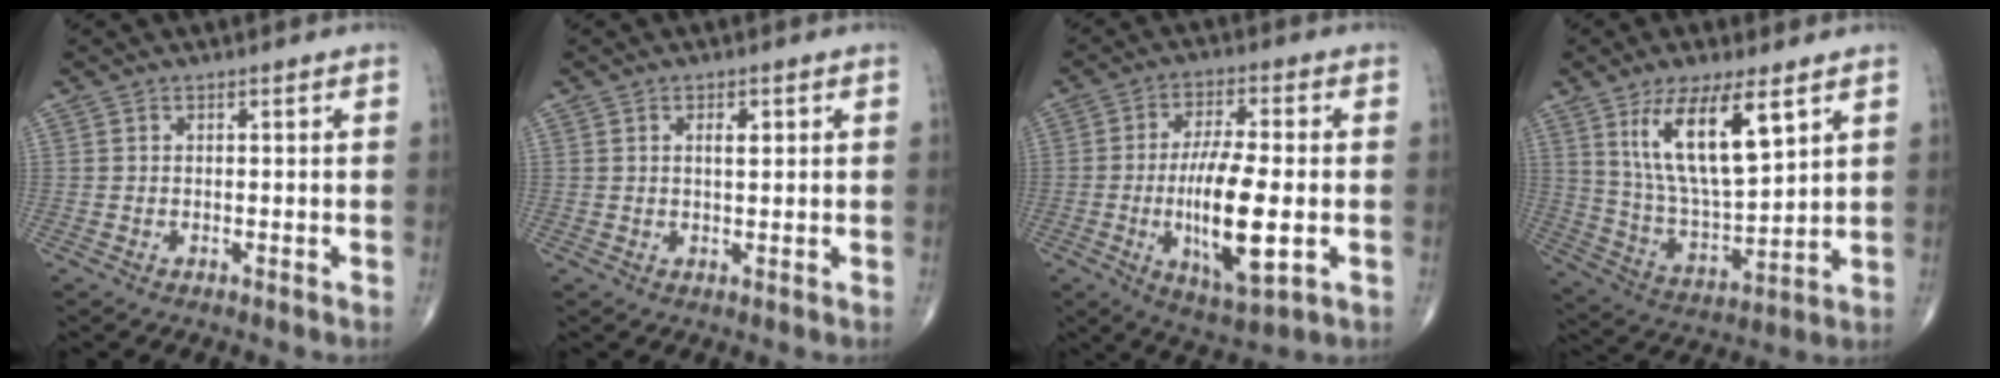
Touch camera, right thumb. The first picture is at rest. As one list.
[{"total": 2.4, "force": [0.8, 1.0, 2.0], "torque": [-0.029, -0.003, 0.013]}, {"total": 15.1, "force": [-2.5, 4.8, 14.1], "torque": [-0.248, -0.005, -0.038]}, {"total": 16.2, "force": [7.5, 5.5, 13.3], "torque": [-0.229, -0.038, 0.149]}]